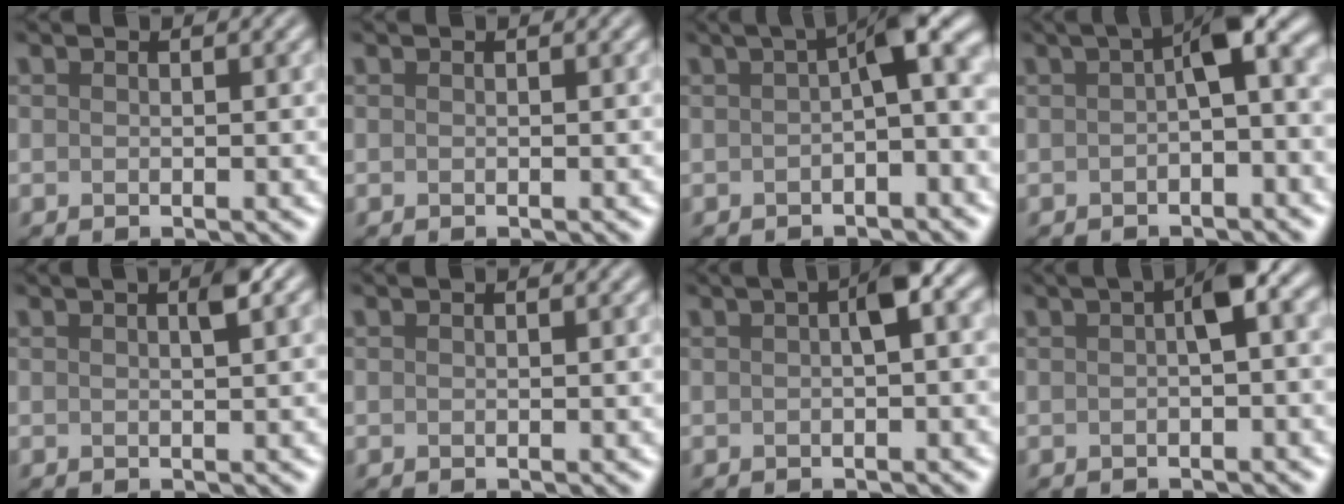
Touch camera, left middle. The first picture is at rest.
{"total": 0.0}
{"total": 5.0, "force": [0.0, 1.4, 4.8], "torque": [-0.056, 0.018, -0.007]}
{"total": 4.7, "force": [0.2, 1.5, 4.5], "torque": [-0.055, 0.019, -0.004]}
{"total": 1.4, "force": [0.5, 0.0, 1.3], "torque": [-0.020, 0.005, 0.009]}
{"total": 0.0}
{"total": 2.9, "force": [0.1, 0.6, 2.8], "torque": [-0.042, 0.014, 0.003]}
{"total": 3.2, "force": [0.0, 0.8, 3.1], "torque": [-0.047, 0.015, 0.000]}